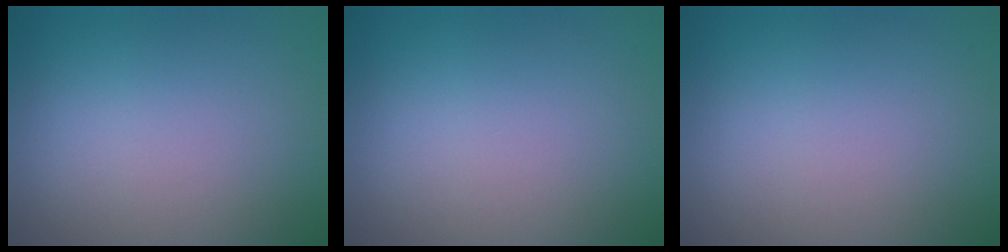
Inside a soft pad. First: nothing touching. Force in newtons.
{"total": 0.0}
{"total": 0.0}